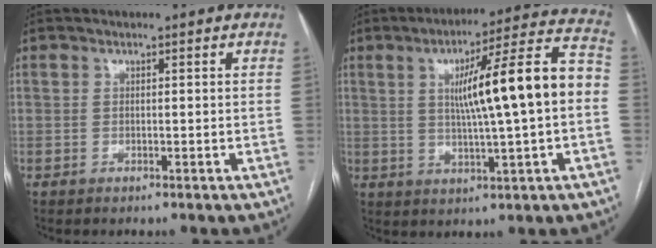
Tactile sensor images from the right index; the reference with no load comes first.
{"total": 15.6, "force": [0.9, 0.6, 15.5], "torque": [-0.235, 0.026, 0.015]}